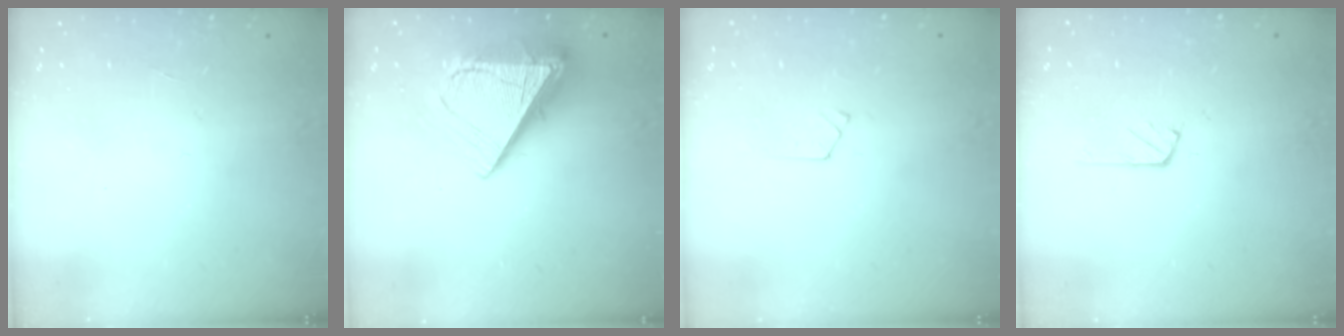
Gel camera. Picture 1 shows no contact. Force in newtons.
{"total": 11.9, "press": 11.8, "slide": 1.6}
{"total": 3.0, "press": 3.0, "slide": 0.4}
{"total": 2.9, "press": 2.9, "slide": 0.5}